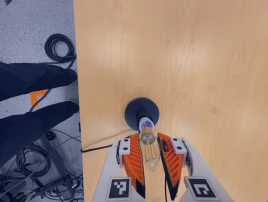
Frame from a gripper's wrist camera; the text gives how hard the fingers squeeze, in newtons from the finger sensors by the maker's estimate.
{"total": 16.4, "left": 16.4, "right": 16.3}